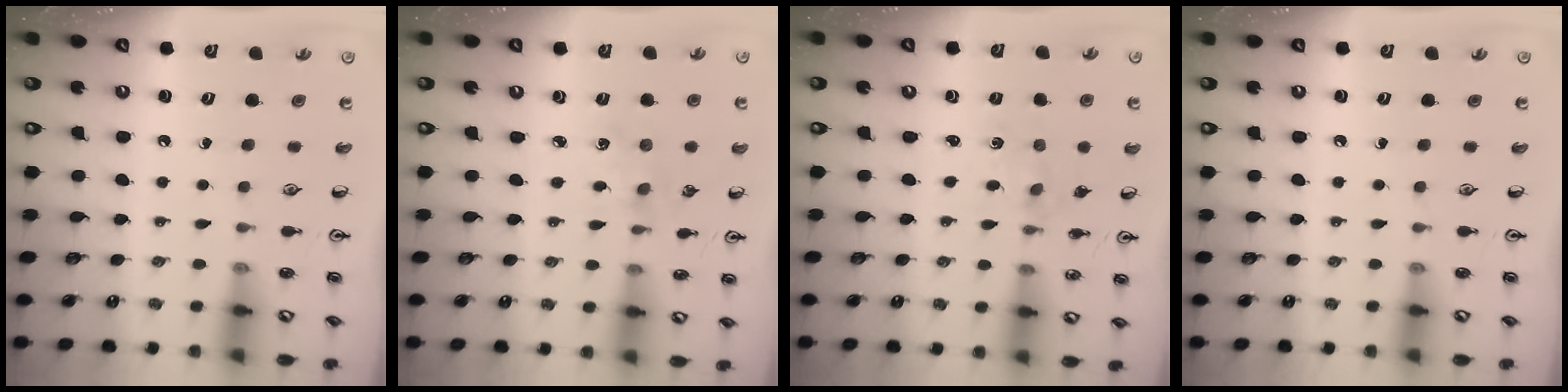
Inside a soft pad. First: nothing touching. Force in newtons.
{"total": 2.5, "press": 2.5, "slide": 0.4}
{"total": 1.1, "press": 1.1, "slide": 0.4}
{"total": 0.0}